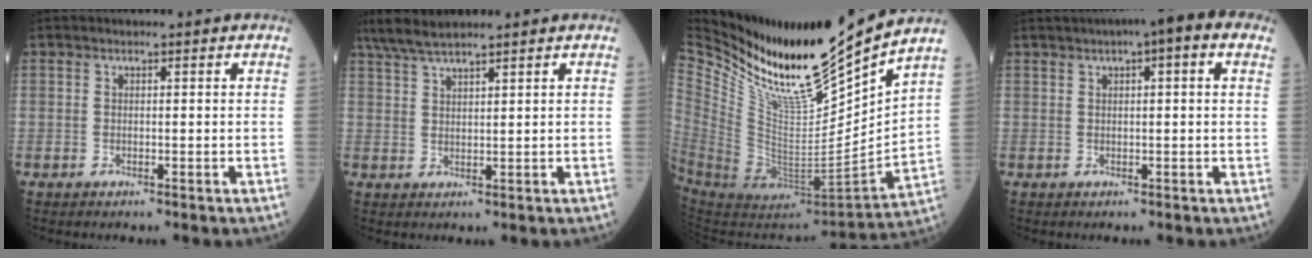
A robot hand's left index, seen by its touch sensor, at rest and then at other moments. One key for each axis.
{"total": 5.7, "fx": 4.7, "fy": -0.2, "fz": 3.2, "tx": -0.066, "ty": 0.019, "tz": 0.093}
{"total": 22.3, "fx": 19.1, "fy": 0.7, "fz": 11.5, "tx": -0.202, "ty": -0.073, "tz": 0.342}
{"total": 7.4, "fx": 3.7, "fy": 1.3, "fz": 6.2, "tx": -0.087, "ty": 0.032, "tz": 0.044}